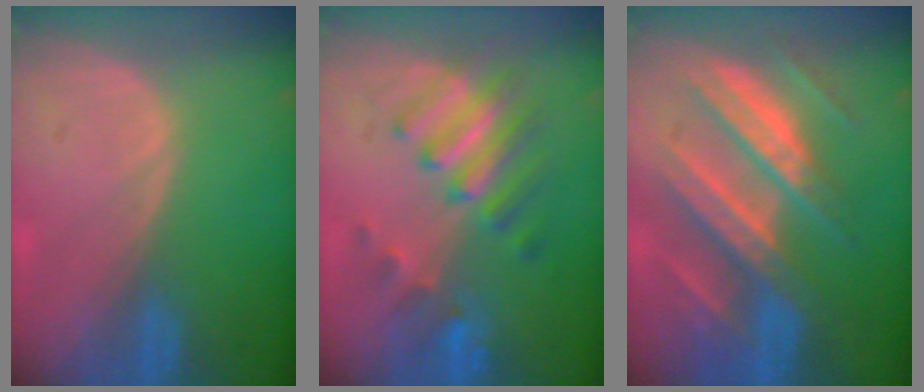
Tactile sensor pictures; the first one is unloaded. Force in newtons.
{"total": 7.5, "press": 7.2, "slide": 2.0}
{"total": 11.0, "press": 11.0, "slide": 1.1}